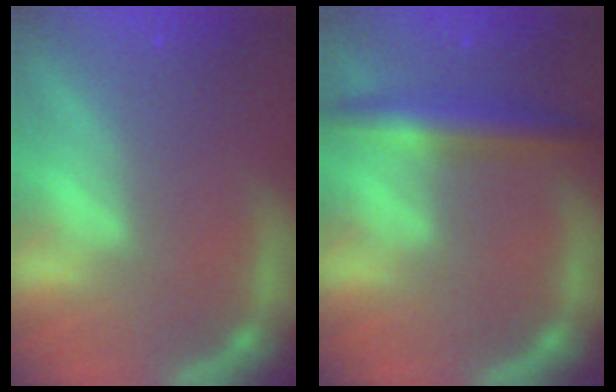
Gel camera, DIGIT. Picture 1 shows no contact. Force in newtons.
{"total": 4.5}